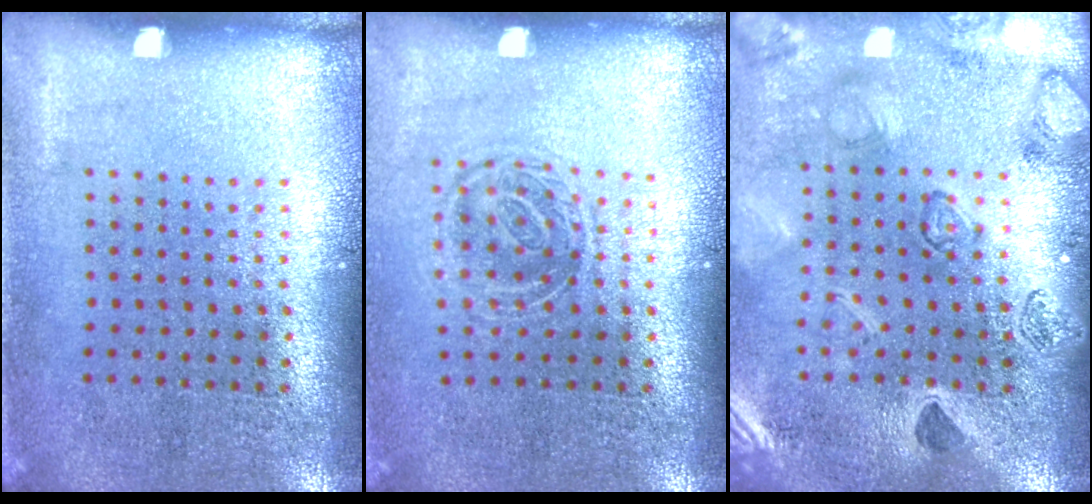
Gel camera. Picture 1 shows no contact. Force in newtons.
{"total": 1.4, "press": 1.1, "slide": 0.9}
{"total": 2.4, "press": 2.4, "slide": 0.3}